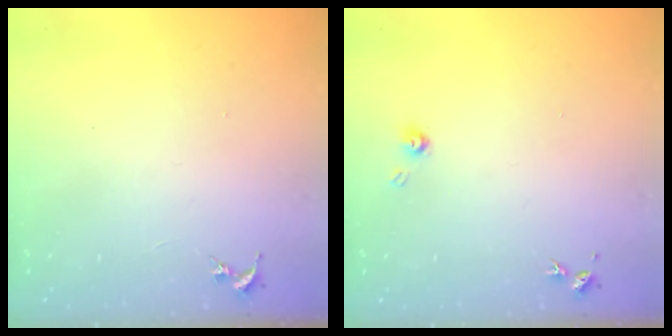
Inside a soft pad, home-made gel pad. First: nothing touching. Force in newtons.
{"total": 4.3, "press": 4.3, "slide": 0.3}